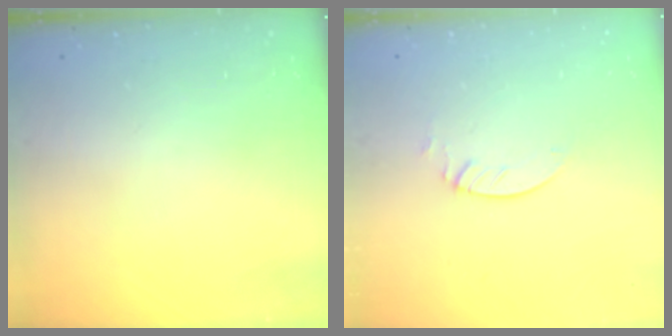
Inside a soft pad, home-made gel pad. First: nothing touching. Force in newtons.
{"total": 2.3, "press": 2.3, "slide": 0.2}